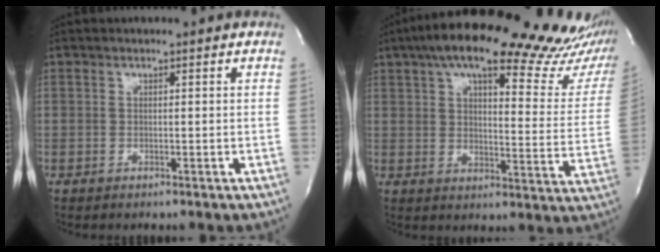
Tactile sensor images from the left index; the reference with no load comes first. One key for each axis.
{"total": 30.4, "fx": 24.9, "fy": 6.6, "fz": 16.1, "tx": -0.226, "ty": -0.027, "tz": 0.300}